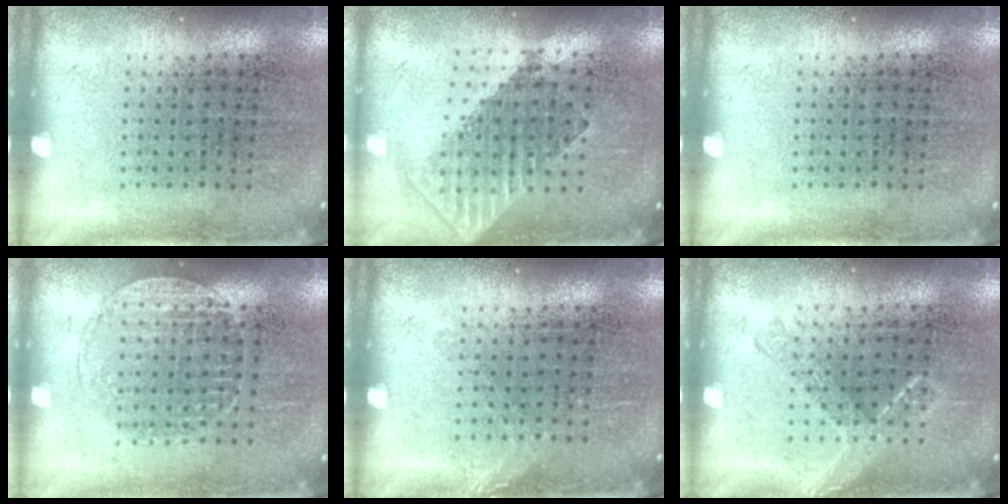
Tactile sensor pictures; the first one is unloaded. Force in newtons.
{"total": 1.8, "press": 1.4, "slide": 1.1}
{"total": 0.0}
{"total": 1.3, "press": 1.1, "slide": 0.6}
{"total": 0.6, "press": 0.6, "slide": 0.1}
{"total": 1.9, "press": 1.9, "slide": 0.3}